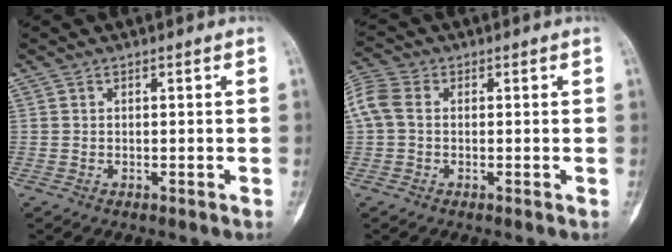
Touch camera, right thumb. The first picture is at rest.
{"total": 6.3, "force": [0.4, 4.5, 4.4], "torque": [-0.111, 0.021, 0.003]}